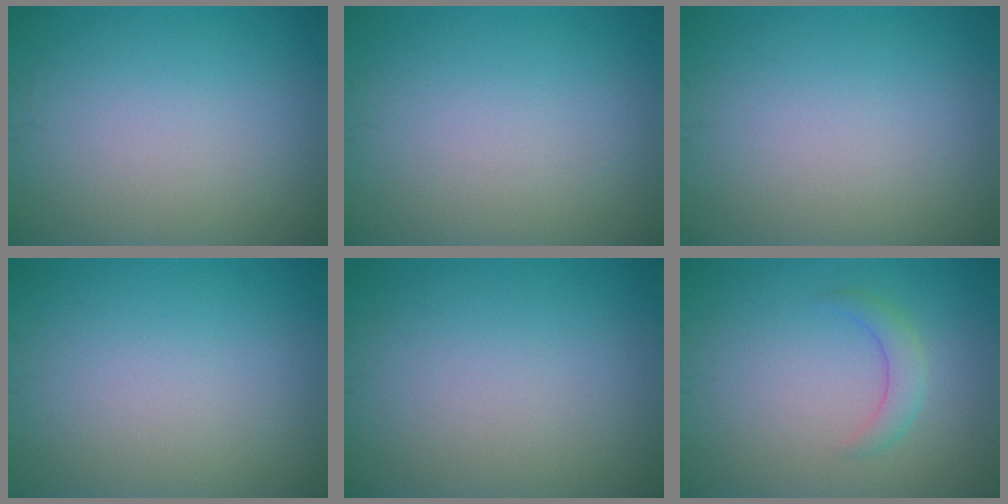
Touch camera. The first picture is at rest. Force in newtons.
{"total": 0.0}
{"total": 0.0}
{"total": 0.0}
{"total": 0.0}
{"total": 1.9, "press": 1.9, "slide": 0.2}